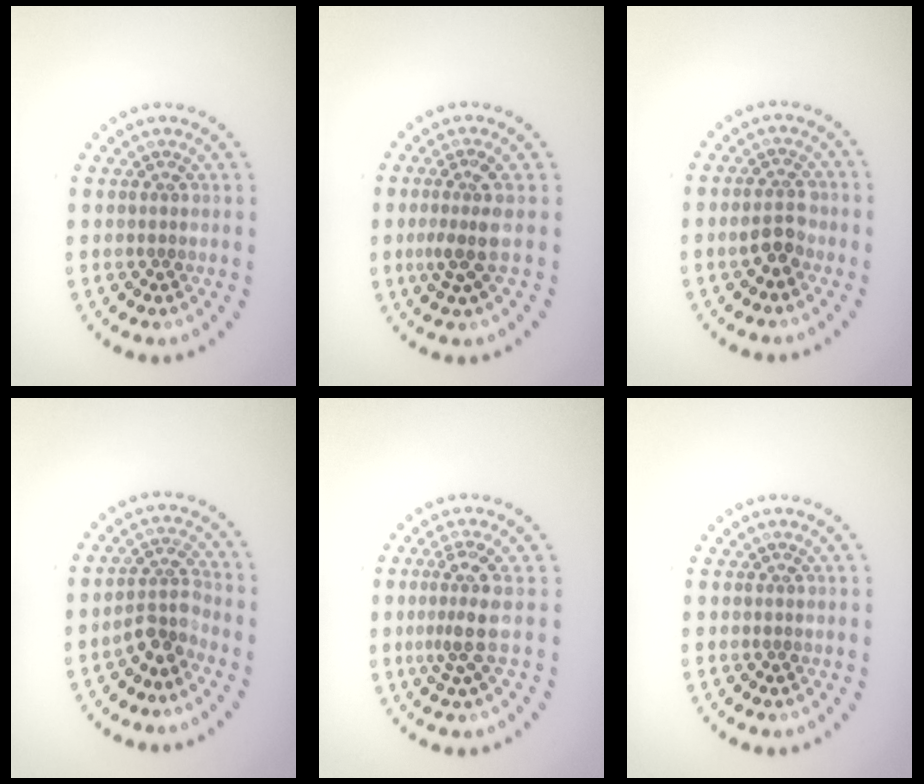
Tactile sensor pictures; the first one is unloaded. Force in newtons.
{"total": 2.6, "press": 2.0, "slide": 1.7}
{"total": 2.3, "press": 2.2, "slide": 0.5}
{"total": 2.7, "press": 2.0, "slide": 1.9}
{"total": 2.9, "press": 2.0, "slide": 2.0}
{"total": 0.0}